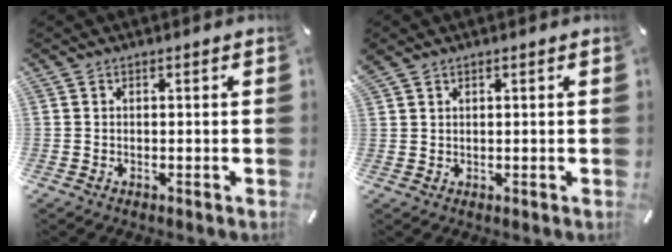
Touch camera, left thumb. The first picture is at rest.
{"total": 1.3, "force": [1.1, 0.6, 0.3], "torque": [-0.006, -0.002, 0.021]}